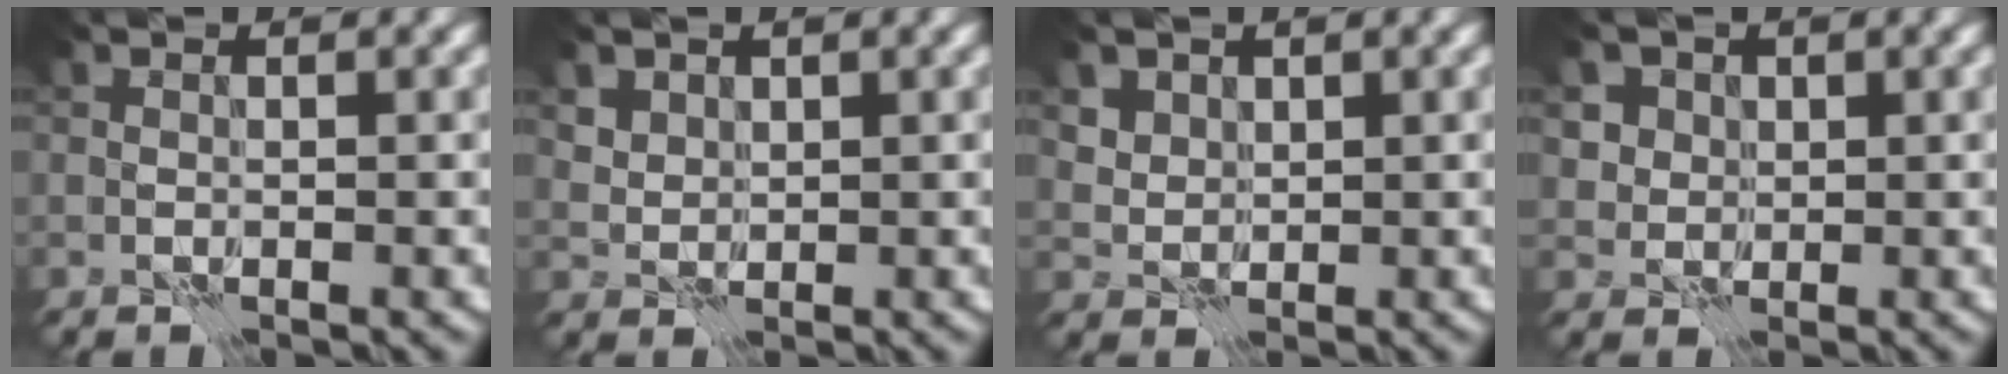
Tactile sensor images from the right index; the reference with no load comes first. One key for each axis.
{"total": 2.4, "fx": 1.6, "fy": 1.6, "fz": 0.8, "tx": -0.043, "ty": -0.005, "tz": 0.050}
{"total": 3.3, "fx": 2.0, "fy": 2.3, "fz": 1.2, "tx": -0.052, "ty": -0.005, "tz": 0.053}
{"total": 3.7, "fx": 1.4, "fy": 3.2, "fz": 1.2, "tx": -0.033, "ty": 0.000, "tz": 0.021}